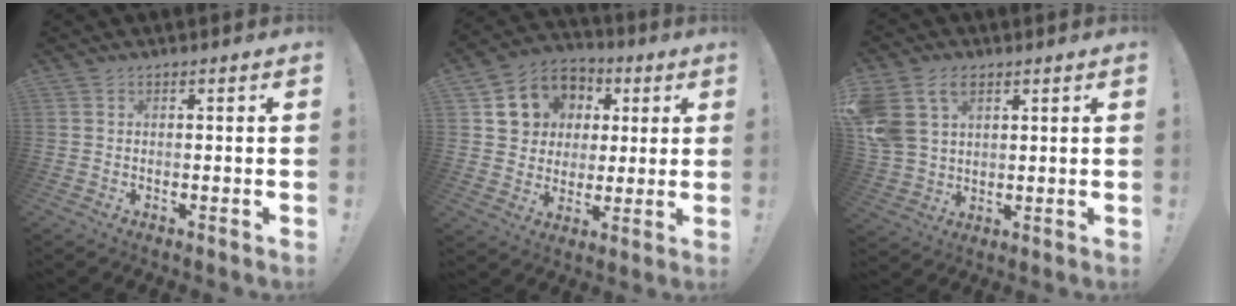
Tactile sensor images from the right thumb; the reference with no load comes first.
{"total": 12.0, "force": [3.7, 10.8, 3.7], "torque": [-0.054, -0.012, 0.084]}
{"total": 10.9, "force": [5.4, 7.4, 5.8], "torque": [-0.124, -0.012, 0.109]}